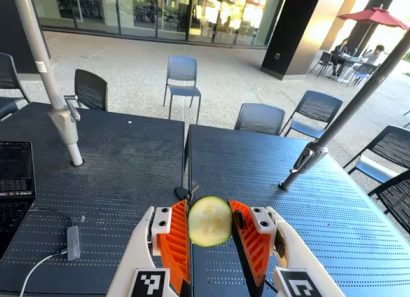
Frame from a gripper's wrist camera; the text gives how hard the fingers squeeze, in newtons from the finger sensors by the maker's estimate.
{"total": 8.3, "left": 8.2, "right": 8.3}